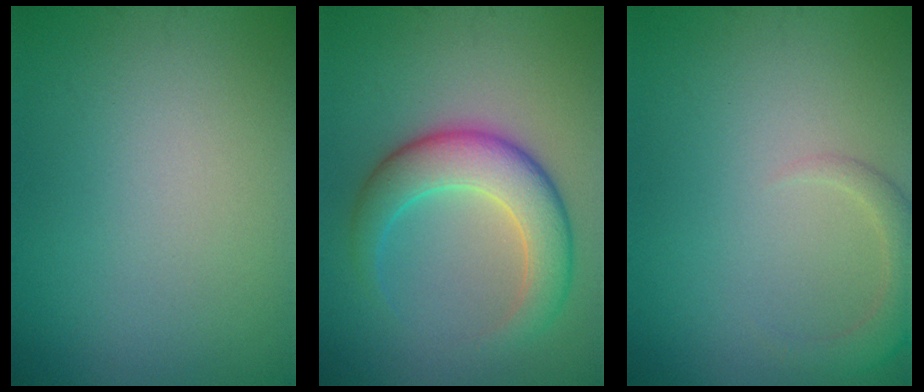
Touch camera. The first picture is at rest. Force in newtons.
{"total": 6.1, "press": 6.1, "slide": 0.1}
{"total": 2.4, "press": 2.4, "slide": 0.3}